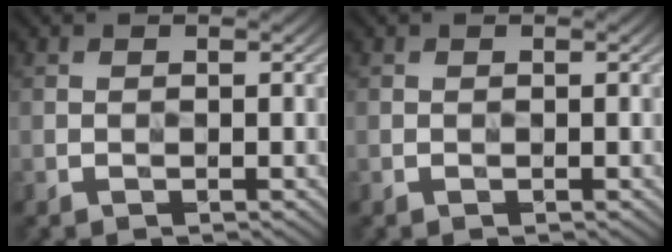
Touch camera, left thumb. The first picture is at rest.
{"total": 0.0}